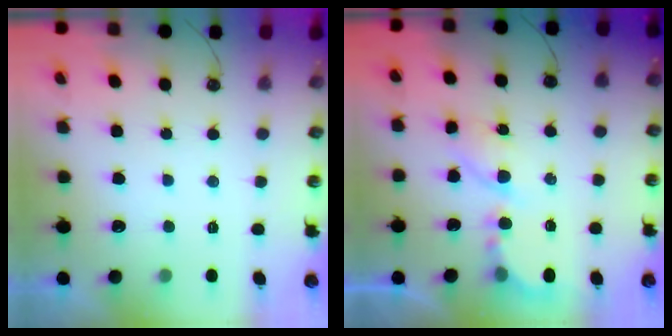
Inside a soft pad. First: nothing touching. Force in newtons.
{"total": 6.3, "press": 6.3, "slide": 0.5}